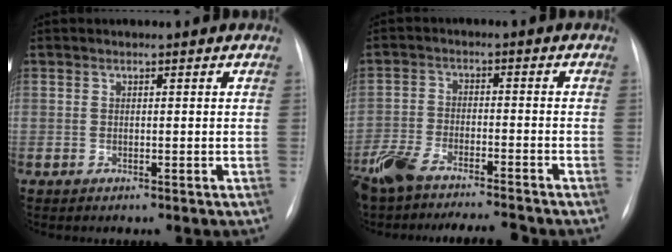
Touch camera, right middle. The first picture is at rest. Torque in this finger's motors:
{"motor_torque": [0.34, -0.29, 0.20, 0.11]}